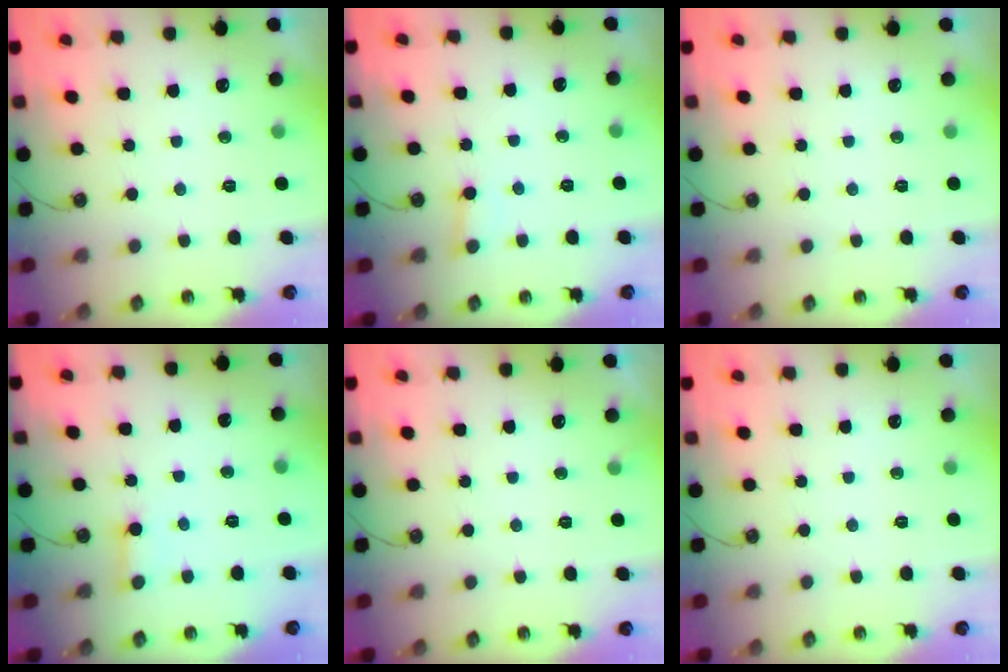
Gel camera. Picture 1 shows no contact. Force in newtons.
{"total": 2.7, "press": 2.7, "slide": 0.2}
{"total": 0.0}
{"total": 2.8, "press": 2.8, "slide": 0.3}
{"total": 2.9, "press": 2.9, "slide": 0.2}
{"total": 0.0}